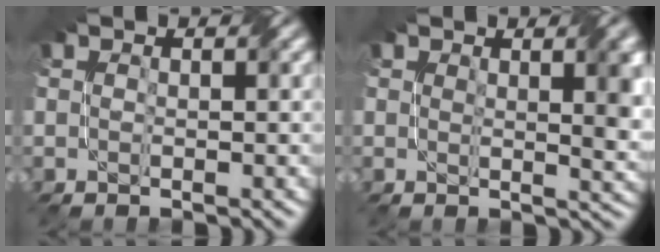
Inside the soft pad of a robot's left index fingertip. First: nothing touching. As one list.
[{"total": 3.9, "force": [1.5, 1.1, 3.5], "torque": [-0.040, -0.002, 0.024]}]